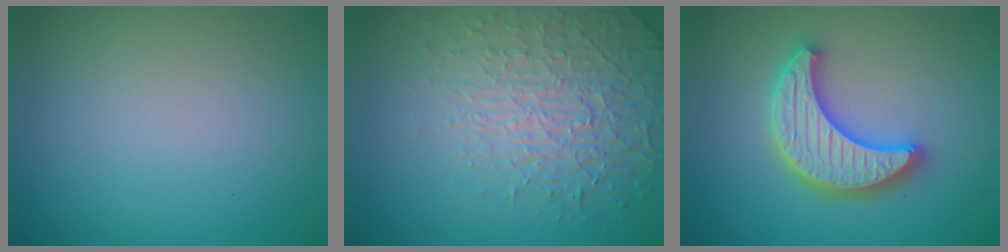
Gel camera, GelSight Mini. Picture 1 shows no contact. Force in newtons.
{"total": 3.9, "press": 3.7, "slide": 1.2}
{"total": 5.3, "press": 5.2, "slide": 0.9}